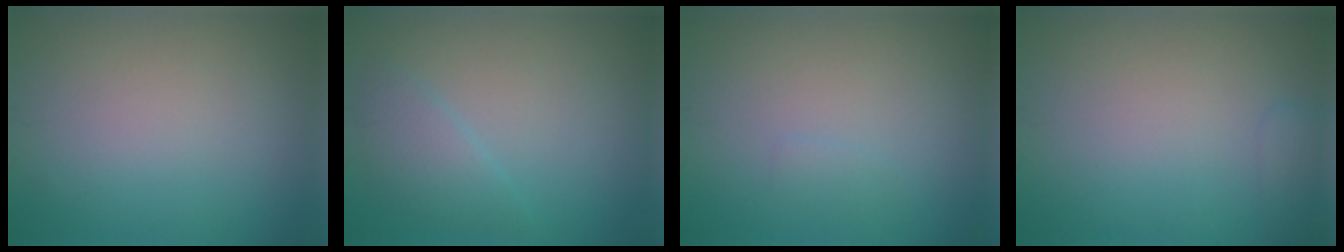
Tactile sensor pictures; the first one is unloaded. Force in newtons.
{"total": 2.3, "press": 2.3, "slide": 0.3}
{"total": 0.7, "press": 0.7, "slide": 0.1}
{"total": 1.1, "press": 1.1, "slide": 0.1}